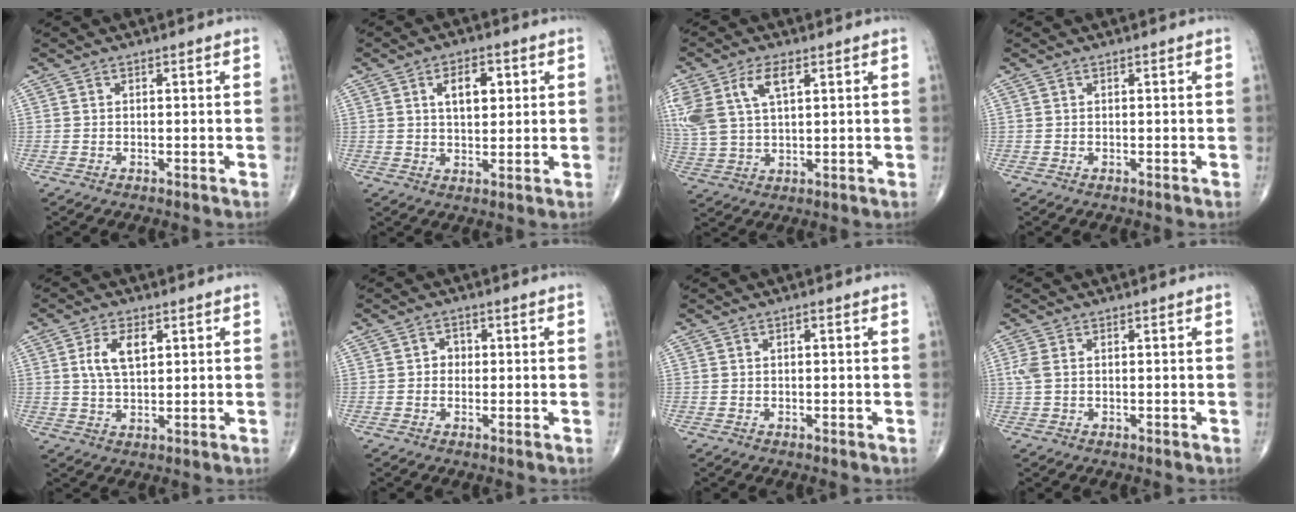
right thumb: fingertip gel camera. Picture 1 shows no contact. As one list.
[{"total": 3.1, "force": [1.0, 1.6, 2.5], "torque": [-0.038, -0.003, 0.017]}, {"total": 12.3, "force": [4.9, 6.3, 9.3], "torque": [-0.219, 0.002, 0.101]}, {"total": 0.0}, {"total": 6.1, "force": [1.9, 3.1, 4.9], "torque": [-0.094, -0.004, 0.038]}, {"total": 2.0, "force": [0.0, 1.8, 0.9], "torque": [0.000, 0.006, -0.006]}, {"total": 0.5, "force": [0.1, 0.2, 0.4], "torque": [-0.008, 0.001, 0.001]}, {"total": 2.3, "force": [0.4, 1.3, 1.8], "torque": [-0.061, 0.009, 0.010]}]